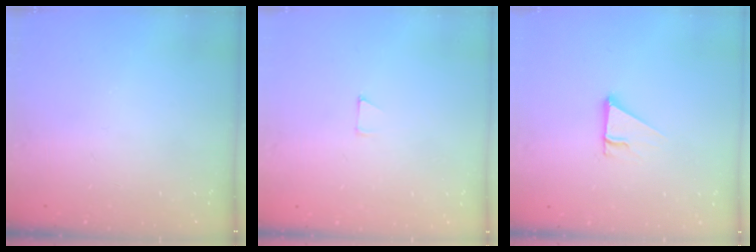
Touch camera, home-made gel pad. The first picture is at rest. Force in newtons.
{"total": 2.7, "press": 2.7, "slide": 0.2}
{"total": 2.5, "press": 2.5, "slide": 0.2}